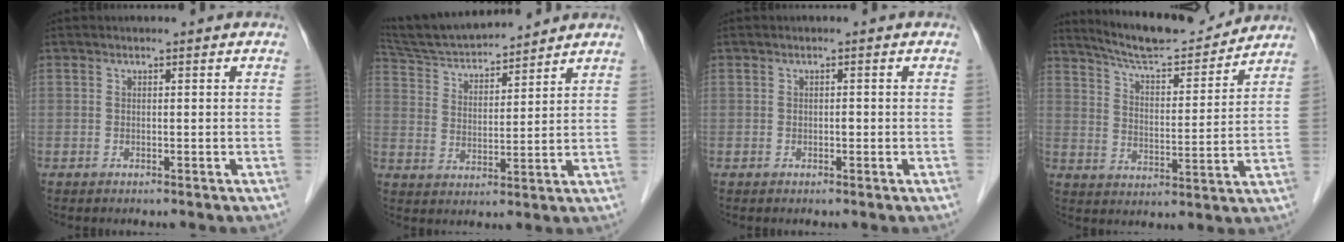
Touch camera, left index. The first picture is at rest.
{"total": 13.7, "force": [12.8, 1.8, 4.4], "torque": [-0.086, 0.022, 0.227]}
{"total": 0.6, "force": [-0.1, 0.3, 0.5], "torque": [-0.007, 0.002, -0.003]}
{"total": 13.9, "force": [13.1, 1.5, 4.3], "torque": [-0.074, 0.004, 0.207]}